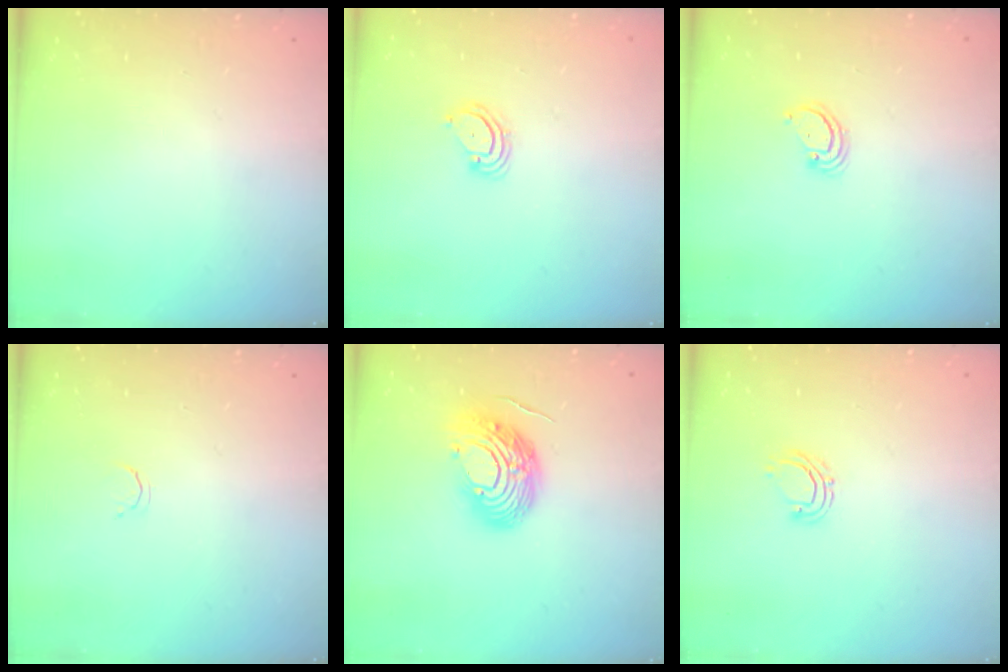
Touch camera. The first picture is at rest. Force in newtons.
{"total": 3.8, "press": 3.8, "slide": 0.3}
{"total": 2.5, "press": 2.5, "slide": 0.2}
{"total": 2.1, "press": 2.1, "slide": 0.4}
{"total": 13.7, "press": 13.7, "slide": 1.6}
{"total": 5.0, "press": 4.9, "slide": 1.0}